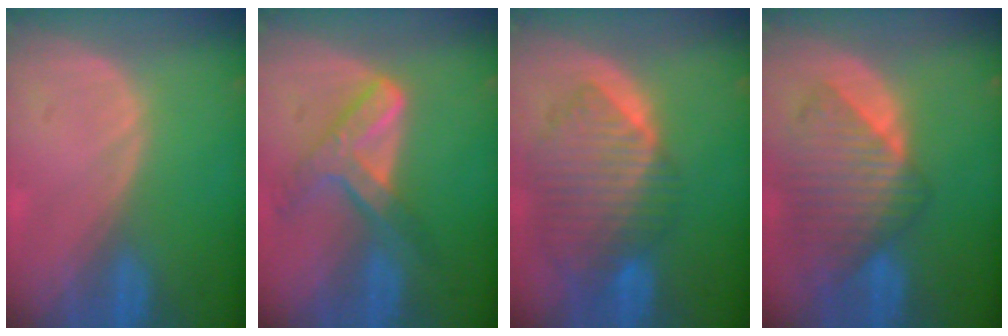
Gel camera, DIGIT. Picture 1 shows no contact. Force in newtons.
{"total": 7.4, "press": 6.2, "slide": 4.0}
{"total": 10.2, "press": 8.9, "slide": 5.1}
{"total": 9.5, "press": 8.4, "slide": 4.6}